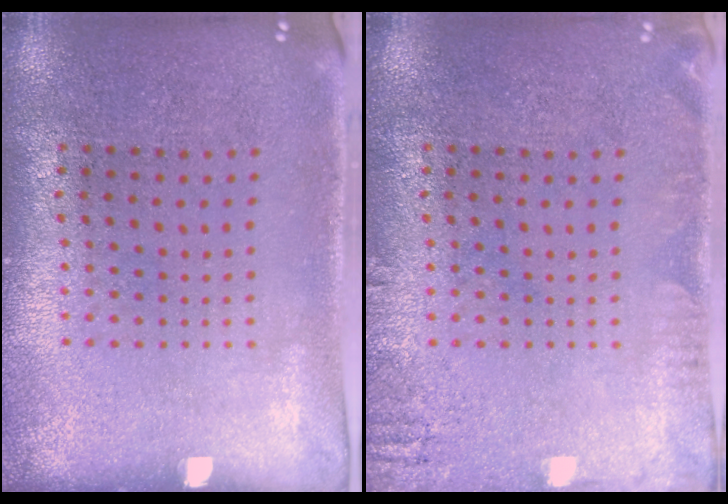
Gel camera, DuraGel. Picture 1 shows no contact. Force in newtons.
{"total": 1.7, "press": 1.7, "slide": 0.2}